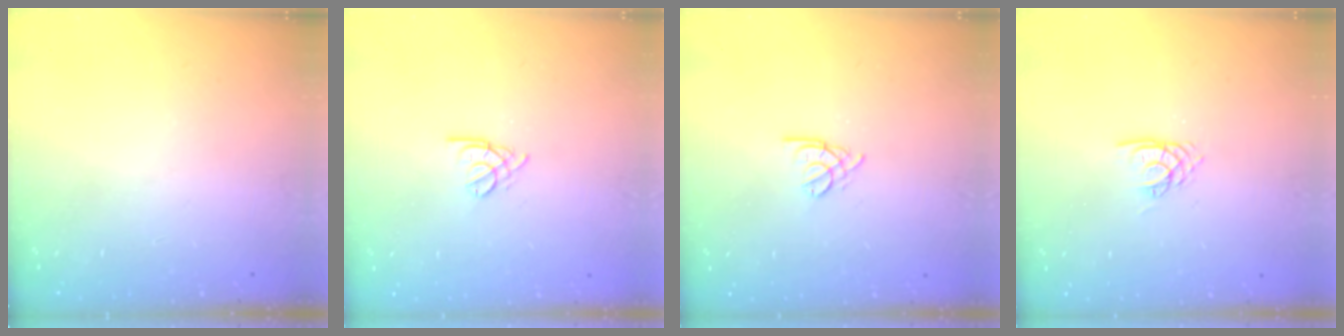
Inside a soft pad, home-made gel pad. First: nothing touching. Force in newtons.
{"total": 1.6, "press": 1.5, "slide": 0.5}
{"total": 1.6, "press": 1.5, "slide": 0.5}
{"total": 2.7, "press": 2.7, "slide": 0.1}